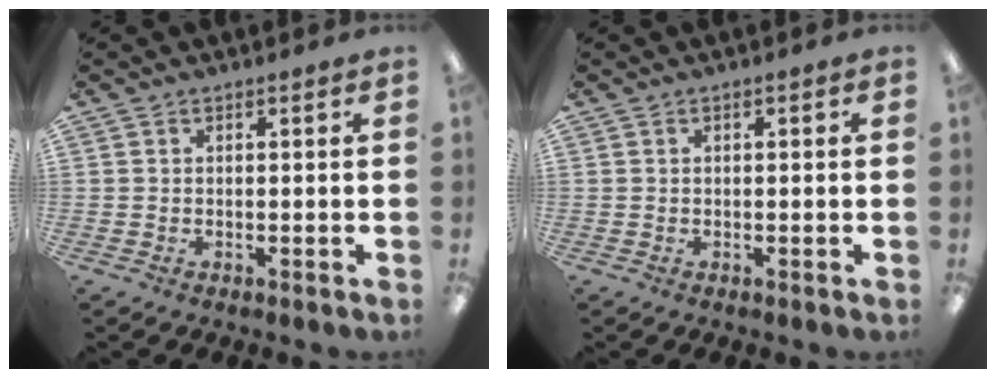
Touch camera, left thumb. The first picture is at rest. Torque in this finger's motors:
{"motor_torque": [-0.16, -0.04, -0.21, 0.18, 0.03]}